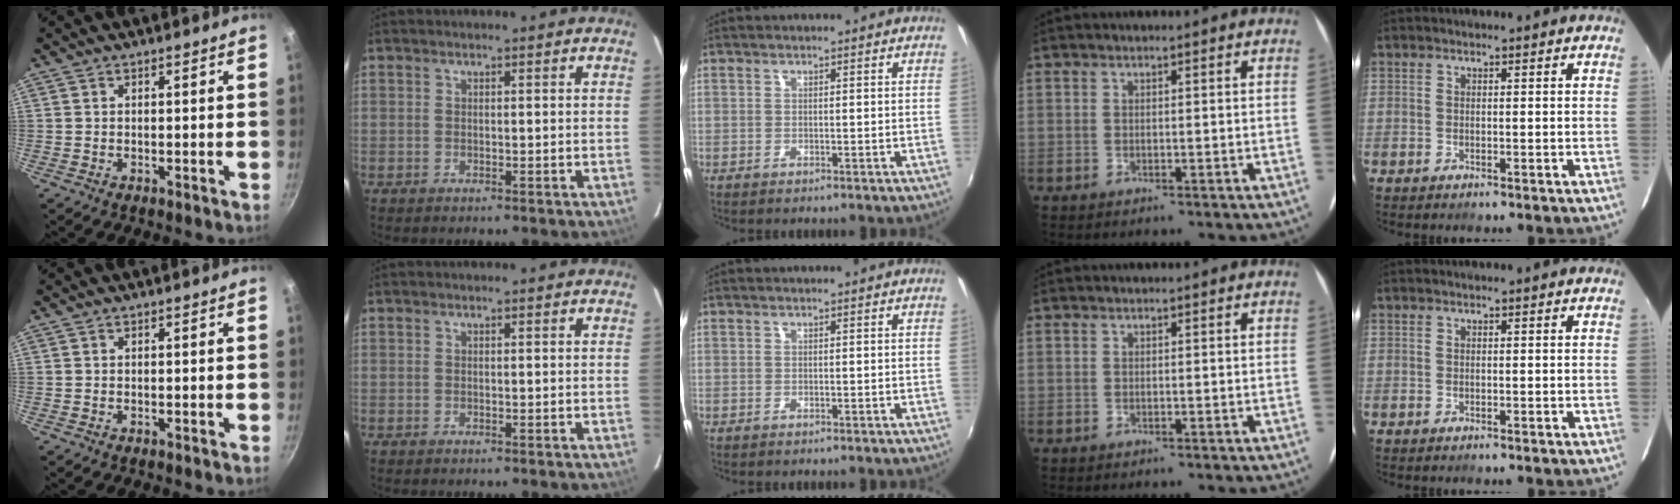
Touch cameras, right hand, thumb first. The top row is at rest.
{}